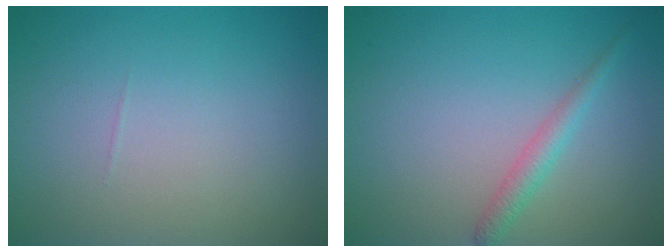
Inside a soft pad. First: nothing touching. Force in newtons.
{"total": 1.8, "press": 1.8, "slide": 0.0}